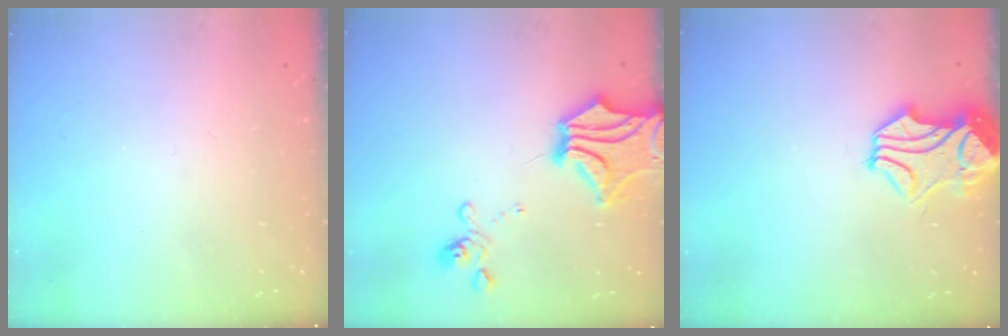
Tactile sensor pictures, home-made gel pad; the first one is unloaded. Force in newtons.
{"total": 6.2, "press": 5.4, "slide": 3.1}
{"total": 2.0, "press": 1.3, "slide": 1.5}